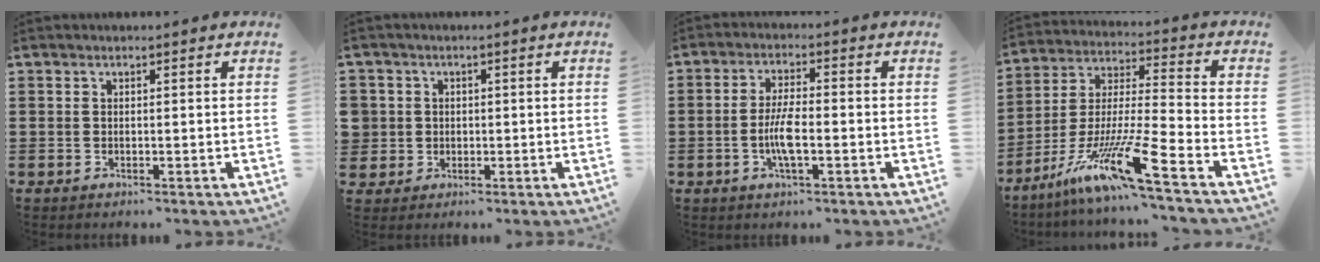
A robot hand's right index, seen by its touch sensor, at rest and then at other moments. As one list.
[{"total": 4.0, "force": [0.4, 4.0, 0.2], "torque": [-0.033, 0.011, 0.003]}, {"total": 5.3, "force": [-1.3, 1.4, 4.9], "torque": [-0.106, -0.002, -0.030]}, {"total": 13.9, "force": [-9.6, 0.6, 10.0], "torque": [-0.206, -0.002, -0.184]}]